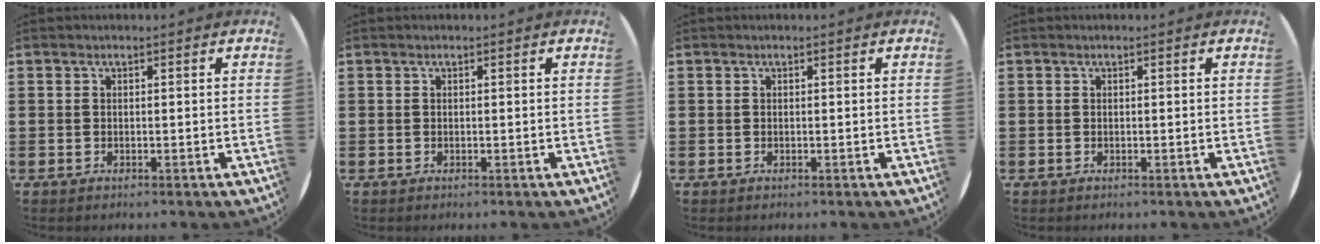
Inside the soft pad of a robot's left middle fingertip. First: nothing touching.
{"total": 0.0}
{"total": 0.0}
{"total": 0.0}